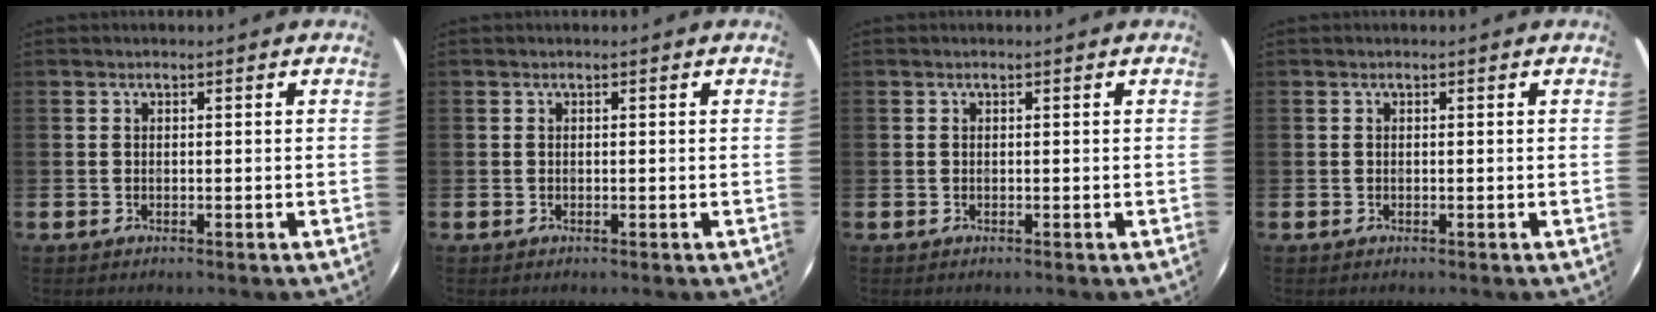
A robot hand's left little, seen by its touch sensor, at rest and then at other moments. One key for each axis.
{"total": 0.0}
{"total": 0.0}
{"total": 0.0}